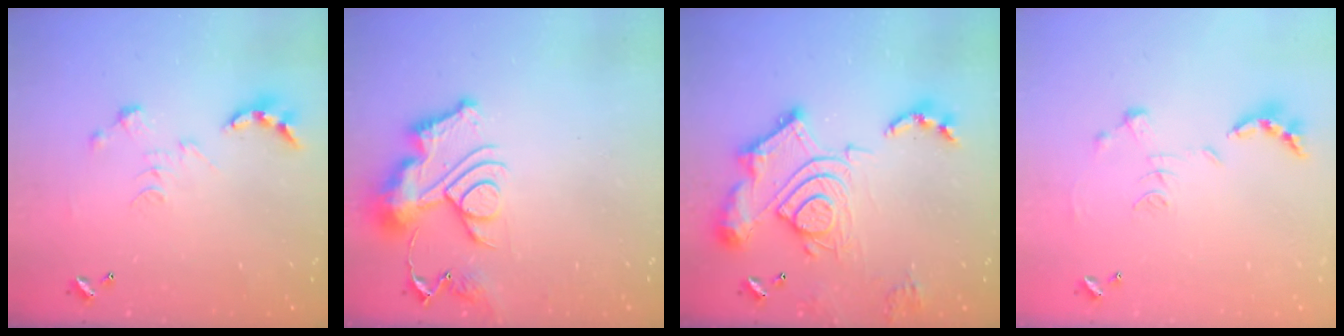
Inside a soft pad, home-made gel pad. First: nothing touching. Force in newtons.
{"total": 13.4, "press": 13.4, "slide": 1.4}
{"total": 21.5, "press": 21.4, "slide": 2.5}
{"total": 1.1, "press": 1.0, "slide": 0.4}